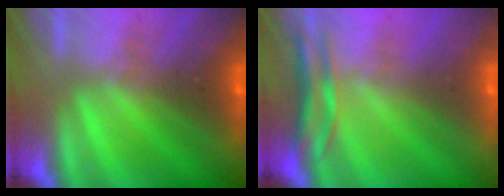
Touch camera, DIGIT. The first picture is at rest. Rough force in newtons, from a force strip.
{"total": 4.2}